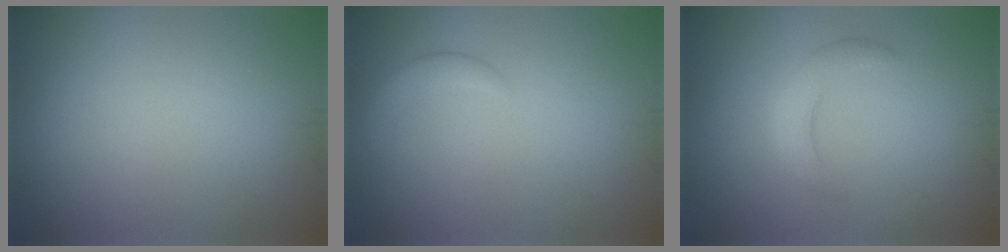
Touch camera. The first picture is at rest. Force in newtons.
{"total": 1.6, "press": 1.6, "slide": 0.1}
{"total": 2.6, "press": 2.6, "slide": 0.3}